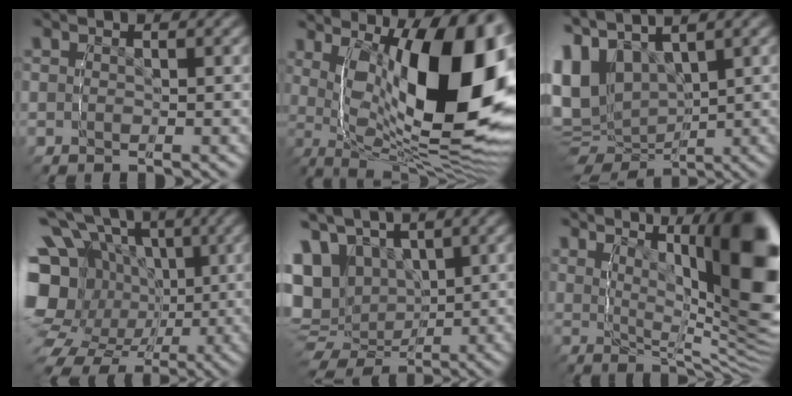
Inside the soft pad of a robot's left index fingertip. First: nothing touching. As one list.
[{"total": 17.9, "force": [-0.5, 9.5, 15.1], "torque": [-0.254, -0.033, 0.010]}, {"total": 10.5, "force": [0.2, 9.1, 5.4], "torque": [-0.155, -0.032, 0.007]}, {"total": 14.6, "force": [-1.0, 12.7, 7.0], "torque": [-0.135, -0.051, -0.015]}, {"total": 11.4, "force": [-0.5, 10.3, 5.0], "torque": [-0.134, -0.040, 0.000]}, {"total": 14.4, "force": [3.4, 6.4, 12.5], "torque": [-0.134, 0.001, 0.047]}]